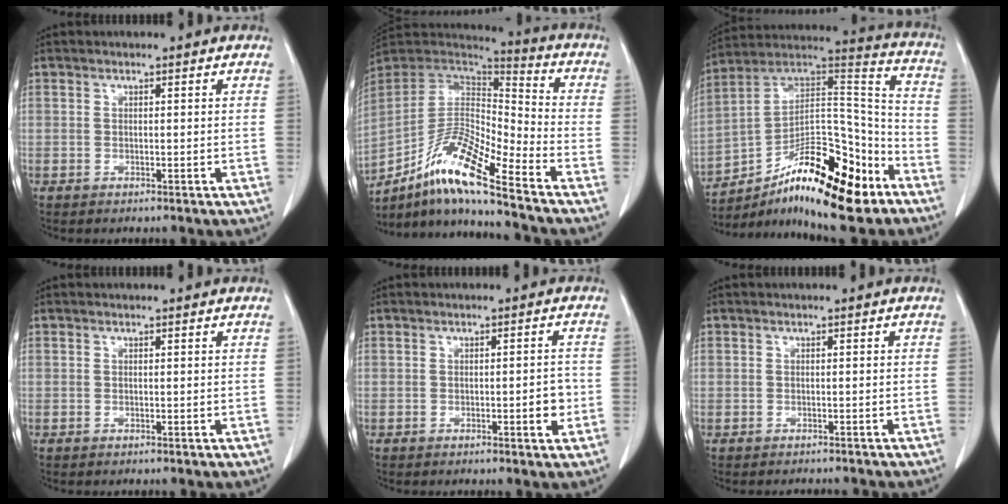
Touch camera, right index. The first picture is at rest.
{"total": 15.3, "force": [-10.5, 1.5, 11.1], "torque": [-0.200, 0.004, -0.191]}
{"total": 23.2, "force": [-13.4, 6.5, 17.8], "torque": [-0.272, 0.034, -0.213]}
{"total": 0.0}
{"total": 2.8, "force": [-0.8, 0.7, 2.6], "torque": [-0.035, 0.000, -0.009]}
{"total": 2.4, "force": [-2.1, 1.2, 0.1], "torque": [-0.004, 0.001, -0.031]}